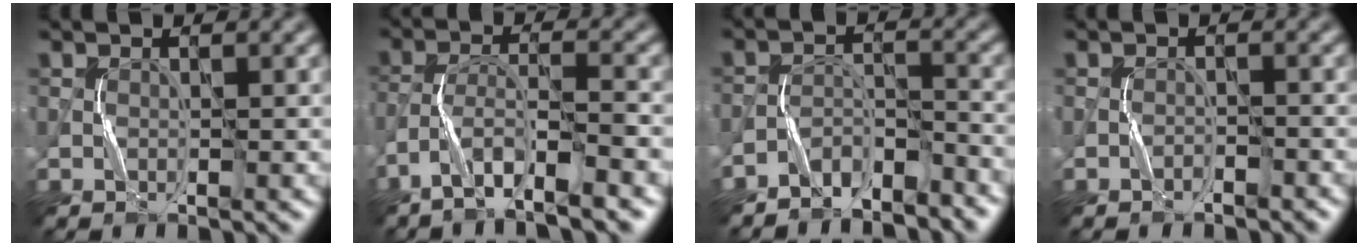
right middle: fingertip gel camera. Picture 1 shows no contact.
{"total": 5.8, "force": [-4.3, 0.7, 3.8], "torque": [-0.068, 0.002, -0.080]}
{"total": 4.5, "force": [-4.1, 1.3, 1.1], "torque": [-0.016, 0.000, -0.079]}
{"total": 0.8, "force": [-0.8, 0.3, 0.0], "torque": [-0.001, 0.004, -0.012]}